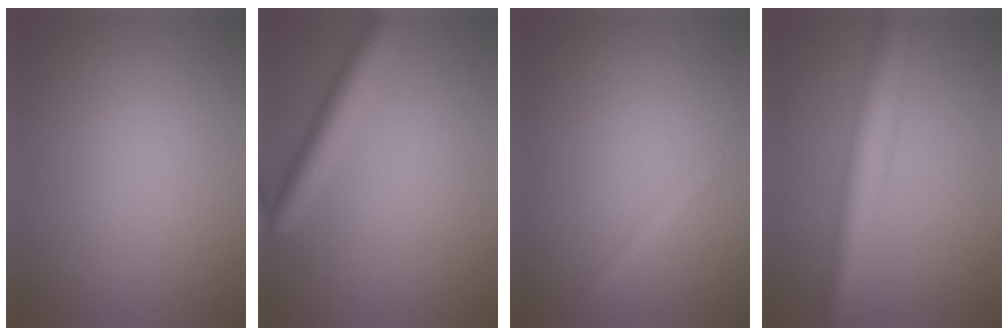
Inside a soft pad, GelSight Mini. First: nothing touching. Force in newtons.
{"total": 3.5, "press": 3.5, "slide": 0.3}
{"total": 1.6, "press": 1.6, "slide": 0.0}
{"total": 6.2, "press": 6.2, "slide": 0.1}